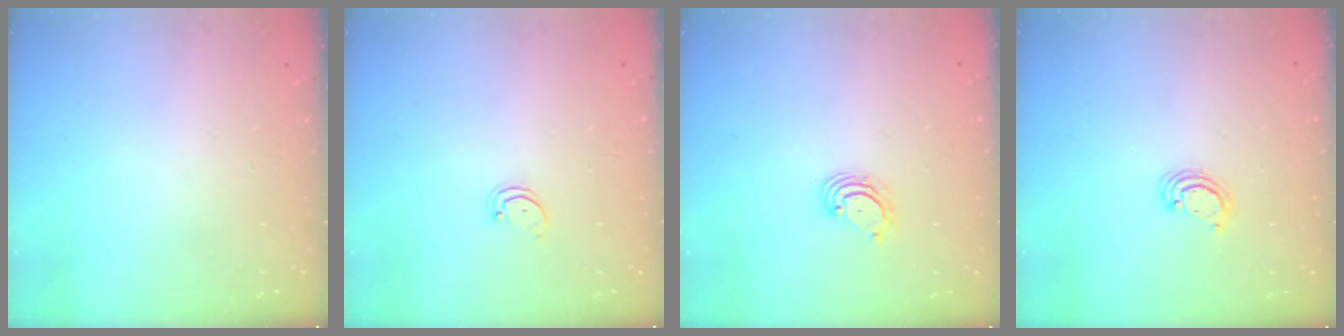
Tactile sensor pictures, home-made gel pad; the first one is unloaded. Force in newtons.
{"total": 1.5, "press": 1.5, "slide": 0.1}
{"total": 3.5, "press": 3.5, "slide": 0.4}
{"total": 2.5, "press": 2.5, "slide": 0.2}